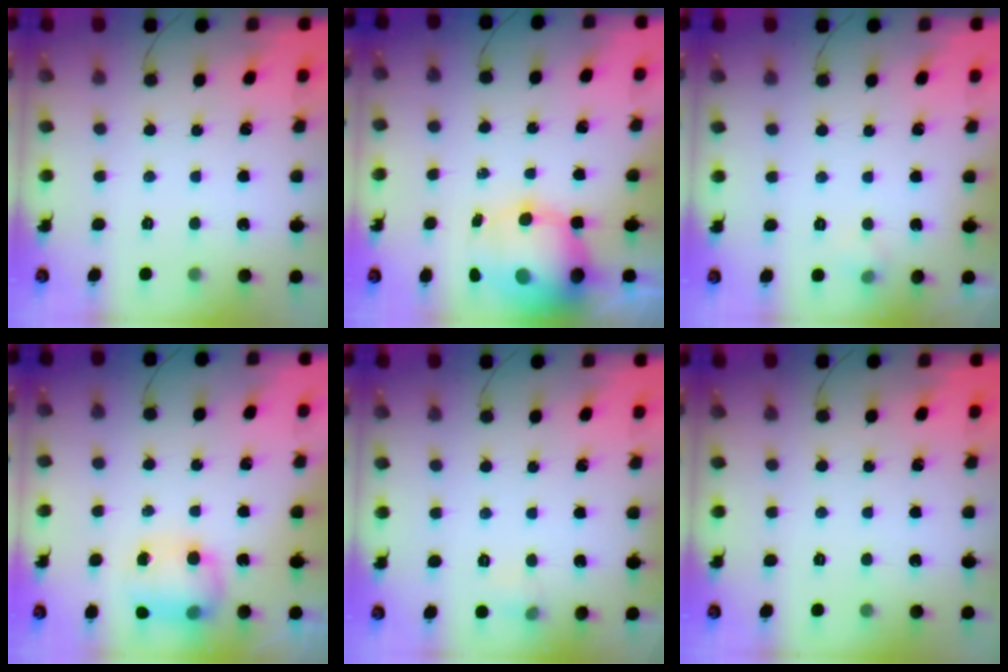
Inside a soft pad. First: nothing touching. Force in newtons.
{"total": 11.9, "press": 11.5, "slide": 3.0}
{"total": 3.8, "press": 3.4, "slide": 1.6}
{"total": 8.0, "press": 8.0, "slide": 0.5}
{"total": 4.1, "press": 4.0, "slide": 1.2}
{"total": 0.0}